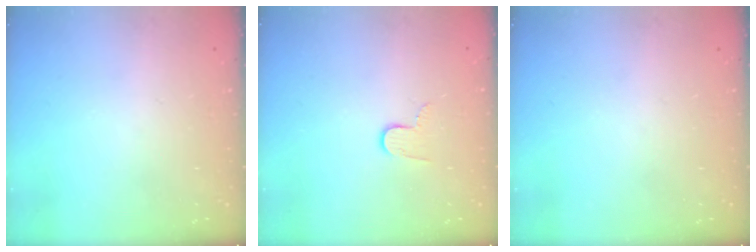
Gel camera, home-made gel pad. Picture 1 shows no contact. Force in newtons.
{"total": 5.8, "press": 5.8, "slide": 0.6}
{"total": 0.0}